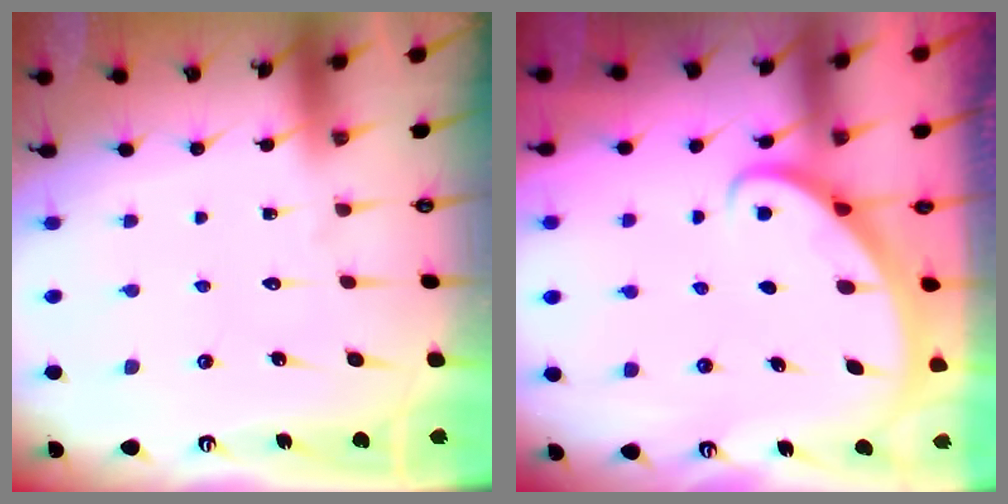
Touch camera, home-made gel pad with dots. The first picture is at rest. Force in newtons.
{"total": 2.7, "press": 2.7, "slide": 0.2}